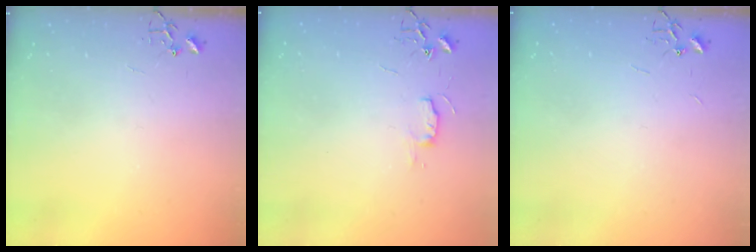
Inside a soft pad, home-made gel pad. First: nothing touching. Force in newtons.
{"total": 5.9, "press": 5.8, "slide": 0.5}
{"total": 2.2, "press": 2.2, "slide": 0.3}